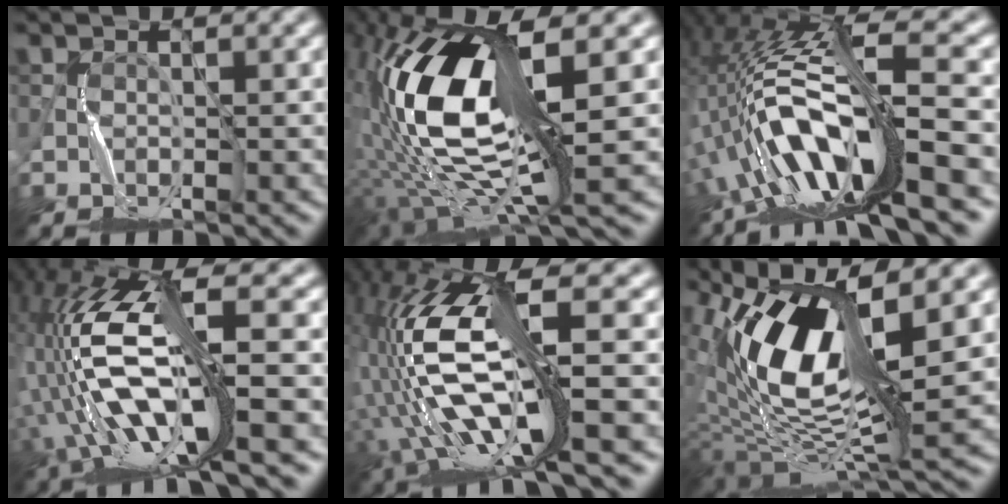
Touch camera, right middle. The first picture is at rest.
{"total": 14.5, "force": [0.6, 5.1, 13.5], "torque": [-0.278, 0.016, 0.006]}
{"total": 13.5, "force": [-5.0, 2.7, 12.2], "torque": [-0.233, 0.018, -0.082]}
{"total": 13.8, "force": [-2.2, 4.1, 13.0], "torque": [-0.276, 0.017, -0.042]}
{"total": 15.0, "force": [-1.2, 4.8, 14.2], "torque": [-0.310, 0.012, -0.013]}
{"total": 12.9, "force": [3.4, 4.5, 11.6], "torque": [-0.223, 0.009, 0.063]}